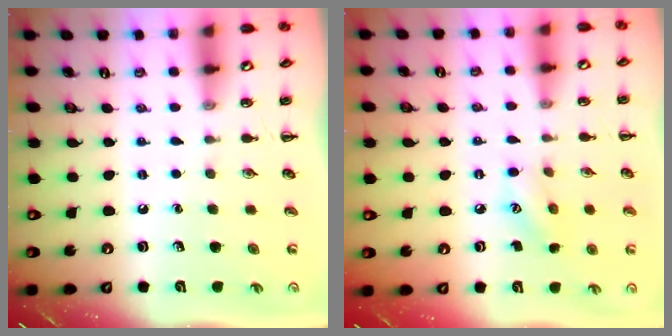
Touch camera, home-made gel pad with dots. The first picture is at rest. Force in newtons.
{"total": 6.6, "press": 6.5, "slide": 1.0}